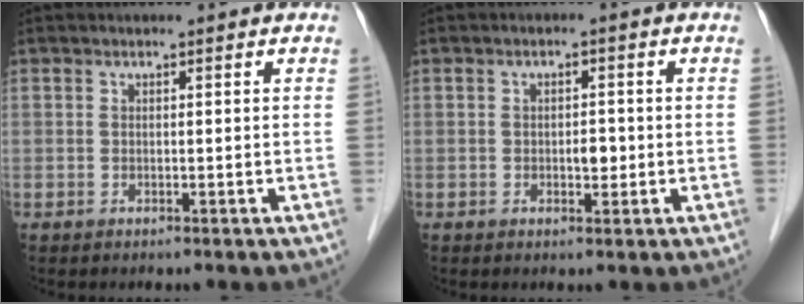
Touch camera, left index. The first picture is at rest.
{"total": 2.3, "force": [-0.4, 1.2, 1.9], "torque": [-0.029, 0.002, -0.003]}